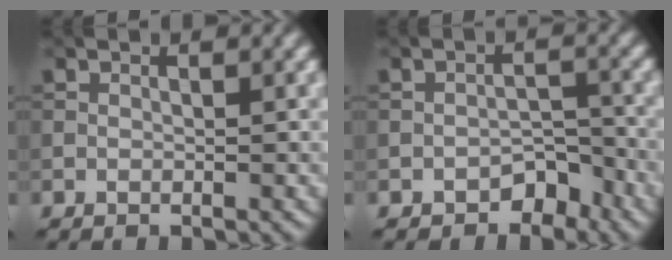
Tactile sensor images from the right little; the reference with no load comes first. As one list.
[{"total": 2.8, "force": [-2.0, 1.6, 1.1], "torque": [-0.007, 0.008, -0.031]}]